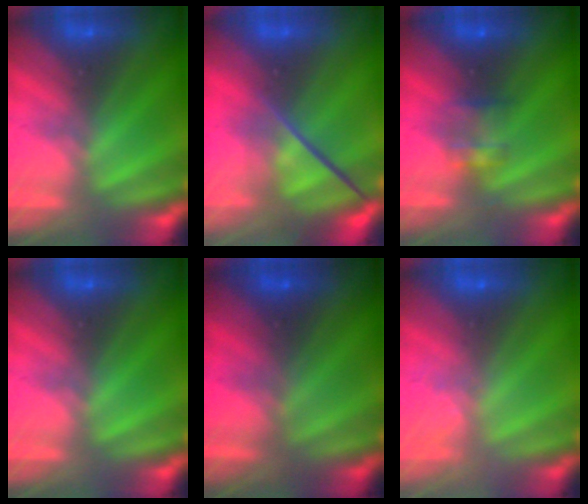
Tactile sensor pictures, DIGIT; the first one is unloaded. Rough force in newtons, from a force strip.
{"total": 3.8}
{"total": 2.8}
{"total": 0.0}
{"total": 1.7}
{"total": 1.7}